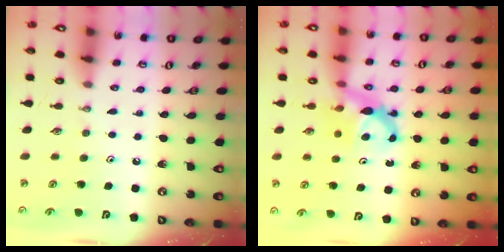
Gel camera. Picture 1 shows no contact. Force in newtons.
{"total": 6.4, "press": 6.4, "slide": 0.4}